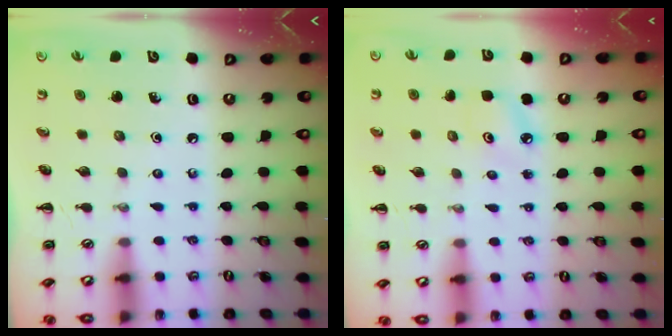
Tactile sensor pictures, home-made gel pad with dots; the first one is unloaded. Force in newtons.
{"total": 5.5, "press": 5.2, "slide": 1.8}